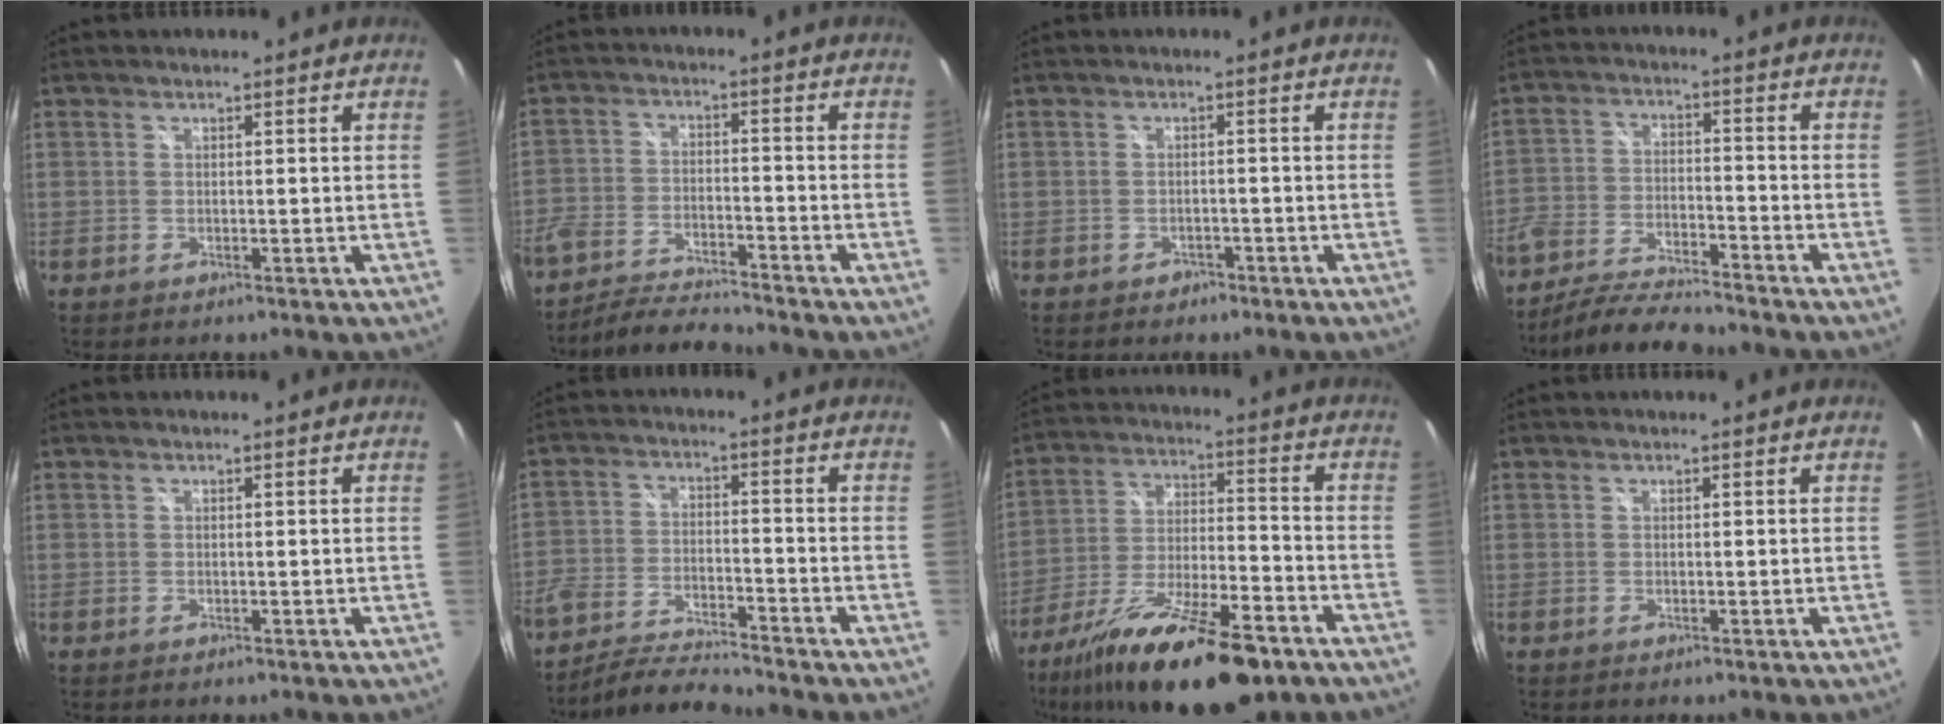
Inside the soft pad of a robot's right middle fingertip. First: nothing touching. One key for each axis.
{"total": 9.7, "fx": -8.6, "fy": 2.0, "fz": 4.0, "tx": -0.099, "ty": -0.011, "tz": -0.160}
{"total": 1.8, "fx": -1.3, "fy": 1.3, "fz": 0.3, "tx": -0.008, "ty": 0.000, "tz": -0.018}
{"total": 12.5, "fx": -10.6, "fy": 2.8, "fz": 5.9, "tx": -0.131, "ty": -0.022, "tz": -0.196}
{"total": 0.0}
{"total": 9.9, "fx": -8.8, "fy": 1.7, "fz": 4.2, "tx": -0.095, "ty": -0.013, "tz": -0.168}
{"total": 23.2, "fx": -16.0, "fy": 6.4, "fz": 15.5, "tx": -0.284, "ty": -0.046, "tz": -0.260}
{"total": 0.0}